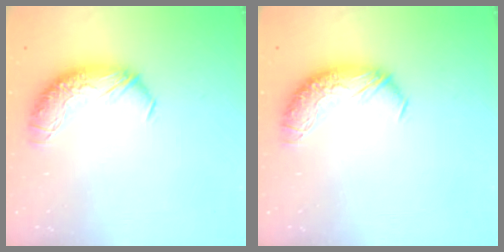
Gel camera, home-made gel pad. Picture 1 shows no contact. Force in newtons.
{"total": 0.0}